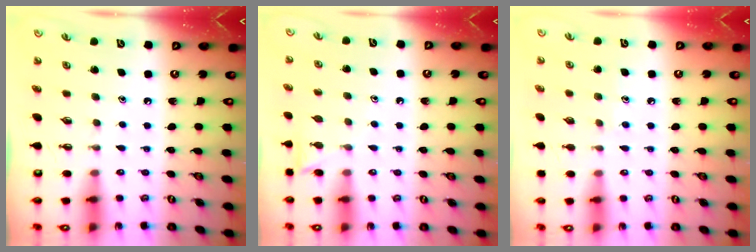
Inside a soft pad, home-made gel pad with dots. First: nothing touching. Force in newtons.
{"total": 6.3, "press": 6.3, "slide": 0.7}
{"total": 5.0, "press": 5.0, "slide": 0.6}